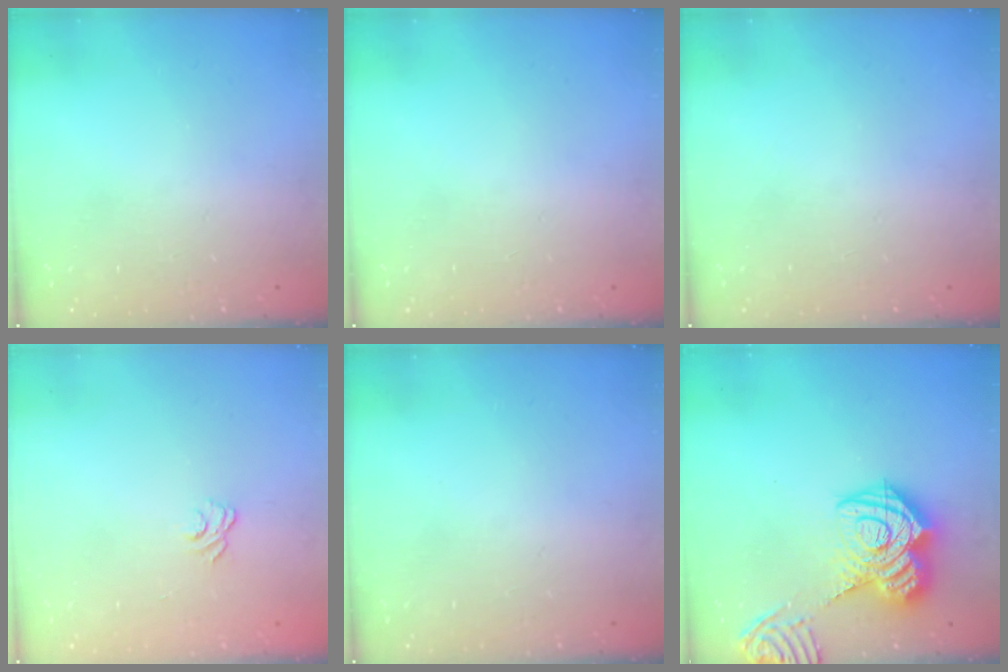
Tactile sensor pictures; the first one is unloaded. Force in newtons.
{"total": 0.0}
{"total": 0.0}
{"total": 3.1, "press": 2.8, "slide": 1.3}
{"total": 0.0}
{"total": 20.4, "press": 20.3, "slide": 2.1}